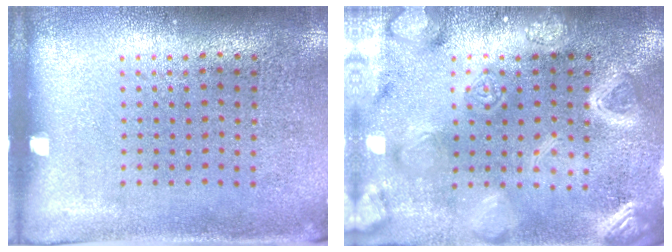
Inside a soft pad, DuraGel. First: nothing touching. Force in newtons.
{"total": 5.6, "press": 5.6, "slide": 0.6}